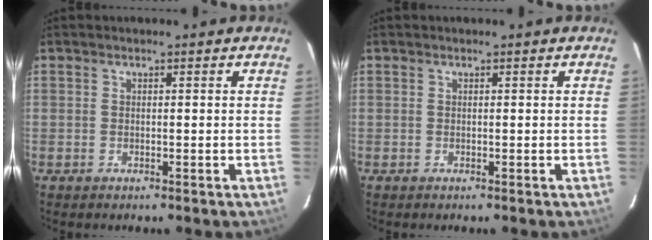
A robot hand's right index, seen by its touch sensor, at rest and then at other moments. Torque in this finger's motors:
{"motor_torque": [0.00, 0.00, 0.01, 0.00]}